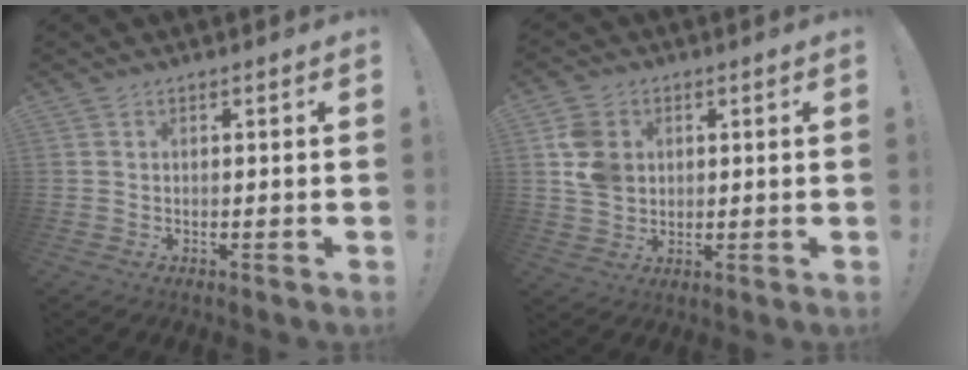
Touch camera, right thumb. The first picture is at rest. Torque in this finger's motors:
{"motor_torque": [1.01, 1.16, 0.88, -0.06, 0.15]}